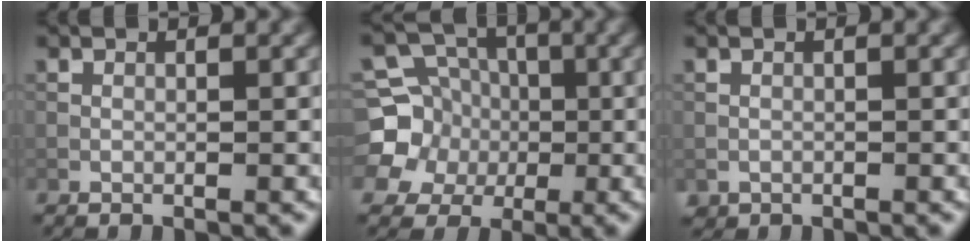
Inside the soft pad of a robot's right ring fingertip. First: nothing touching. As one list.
[{"total": 9.0, "force": [-0.6, 8.6, 2.5], "torque": [-0.077, 0.025, -0.039]}, {"total": 0.6, "force": [-0.4, 0.5, 0.0], "torque": [0.004, -0.006, -0.007]}]